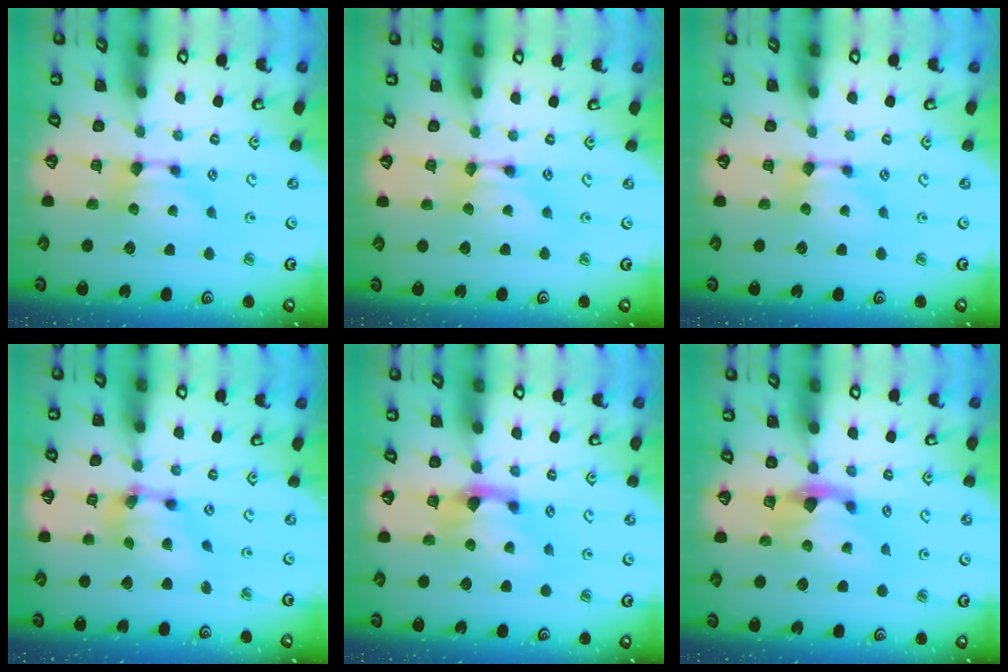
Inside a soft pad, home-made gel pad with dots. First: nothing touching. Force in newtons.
{"total": 1.6, "press": 1.6, "slide": 0.1}
{"total": 0.0}
{"total": 6.6, "press": 6.3, "slide": 1.9}
{"total": 2.4, "press": 2.0, "slide": 1.3}
{"total": 2.9, "press": 2.6, "slide": 1.3}